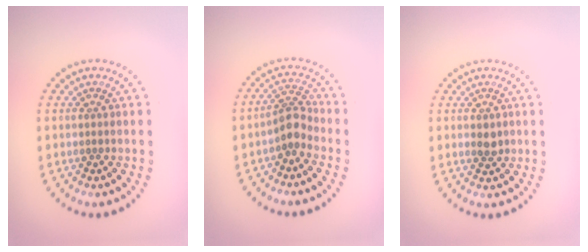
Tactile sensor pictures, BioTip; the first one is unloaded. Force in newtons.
{"total": 2.5, "press": 1.9, "slide": 1.7}
{"total": 1.2, "press": 1.2, "slide": 0.2}